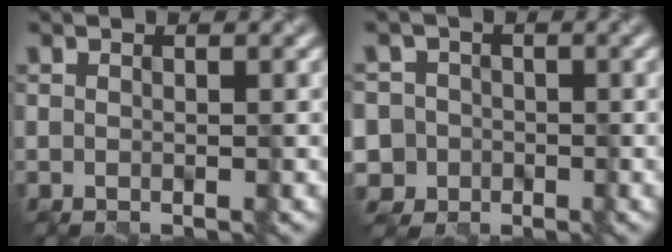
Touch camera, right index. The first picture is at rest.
{"total": 7.1, "force": [-1.5, 6.7, 1.5], "torque": [-0.040, 0.016, -0.065]}